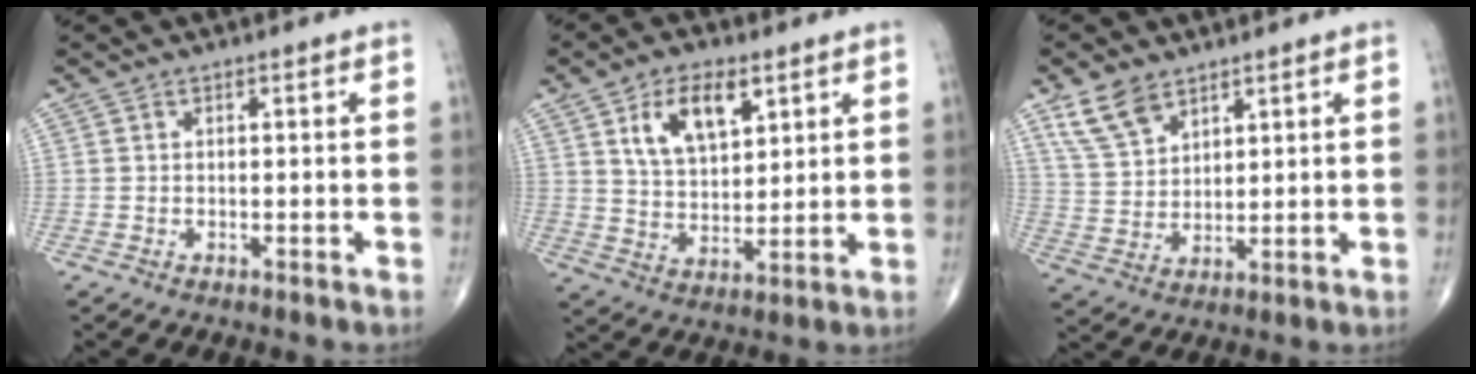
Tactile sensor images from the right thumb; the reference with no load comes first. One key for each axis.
{"total": 11.0, "fx": 5.1, "fy": 6.0, "fz": 7.7, "tx": -0.115, "ty": -0.021, "tz": 0.098}
{"total": 8.0, "fx": 5.3, "fy": 4.6, "fz": 4.0, "tx": -0.064, "ty": -0.022, "tz": 0.112}